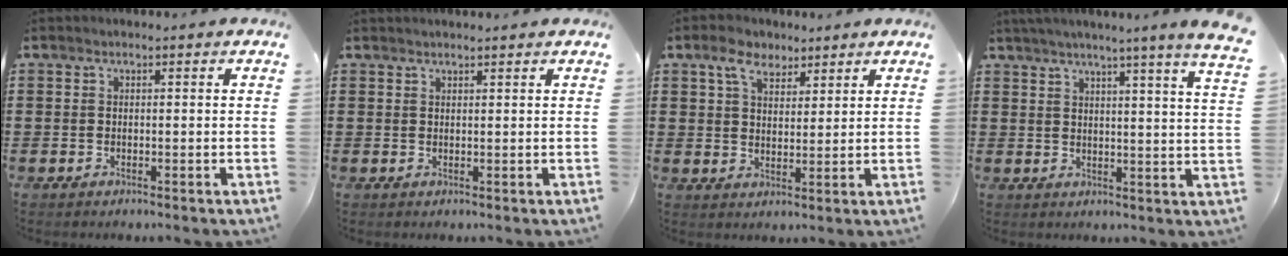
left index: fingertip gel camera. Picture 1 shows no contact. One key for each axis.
{"total": 1.0, "fx": 1.0, "fy": 0.0, "fz": 0.2, "tx": -0.006, "ty": -0.001, "tz": 0.019}
{"total": 5.5, "fx": 3.7, "fy": 3.2, "fz": 2.5, "tx": -0.059, "ty": 0.008, "tz": 0.067}
{"total": 4.5, "fx": 3.5, "fy": -1.4, "fz": 2.4, "tx": -0.061, "ty": -0.028, "tz": 0.053}